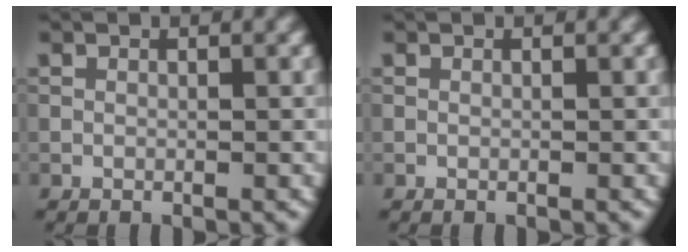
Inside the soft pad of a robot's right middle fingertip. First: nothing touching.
{"total": 0.0}